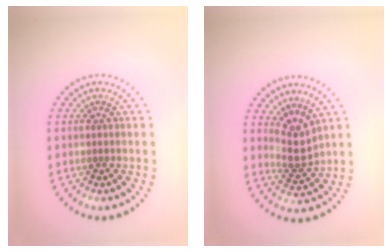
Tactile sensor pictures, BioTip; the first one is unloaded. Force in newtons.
{"total": 2.5, "press": 1.8, "slide": 1.7}